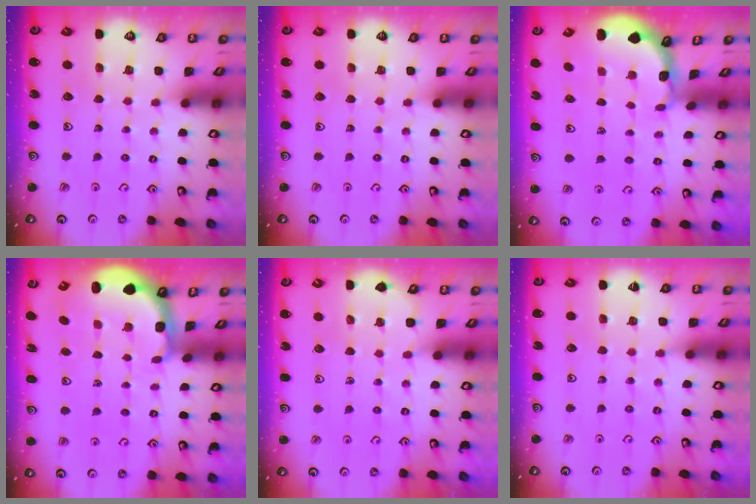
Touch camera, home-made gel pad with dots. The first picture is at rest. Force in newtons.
{"total": 0.0}
{"total": 1.5, "press": 1.5, "slide": 0.2}
{"total": 2.1, "press": 1.9, "slide": 0.8}
{"total": 1.6, "press": 1.5, "slide": 0.3}
{"total": 2.7, "press": 2.7, "slide": 0.4}